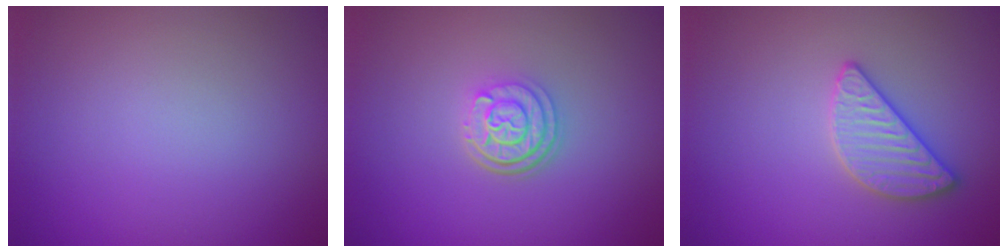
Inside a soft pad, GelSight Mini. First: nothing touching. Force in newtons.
{"total": 3.1, "press": 2.4, "slide": 2.0}
{"total": 2.8, "press": 2.8, "slide": 0.2}